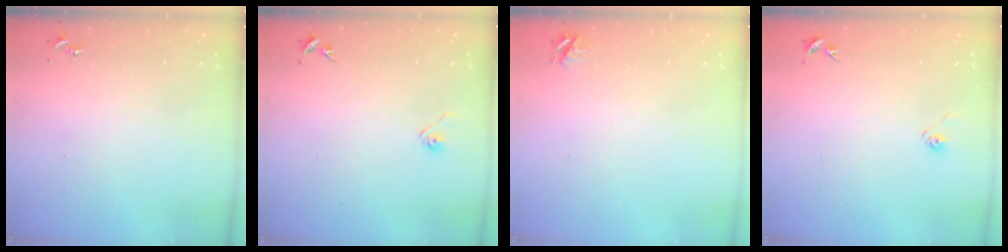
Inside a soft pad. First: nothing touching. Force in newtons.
{"total": 2.9, "press": 2.8, "slide": 0.8}
{"total": 4.2, "press": 4.1, "slide": 0.5}
{"total": 2.9, "press": 2.6, "slide": 1.4}